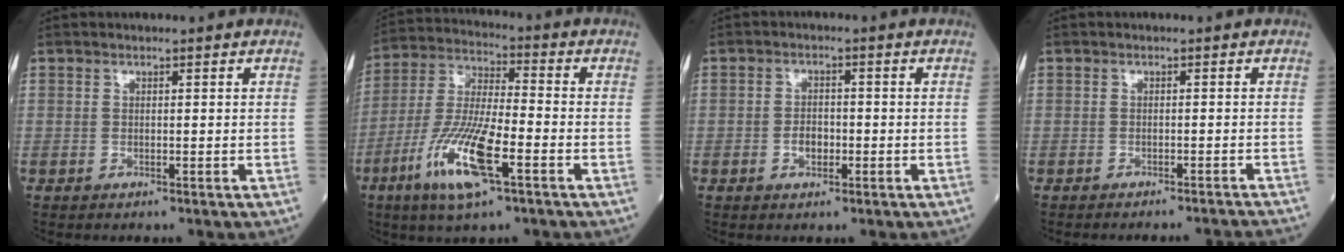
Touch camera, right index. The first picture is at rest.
{"total": 13.6, "force": [-6.0, 2.3, 12.0], "torque": [-0.247, -0.017, -0.113]}
{"total": 2.7, "force": [-0.8, 1.6, 1.9], "torque": [-0.029, 0.005, -0.013]}
{"total": 7.4, "force": [-7.2, -0.9, 1.6], "torque": [-0.006, -0.012, -0.079]}